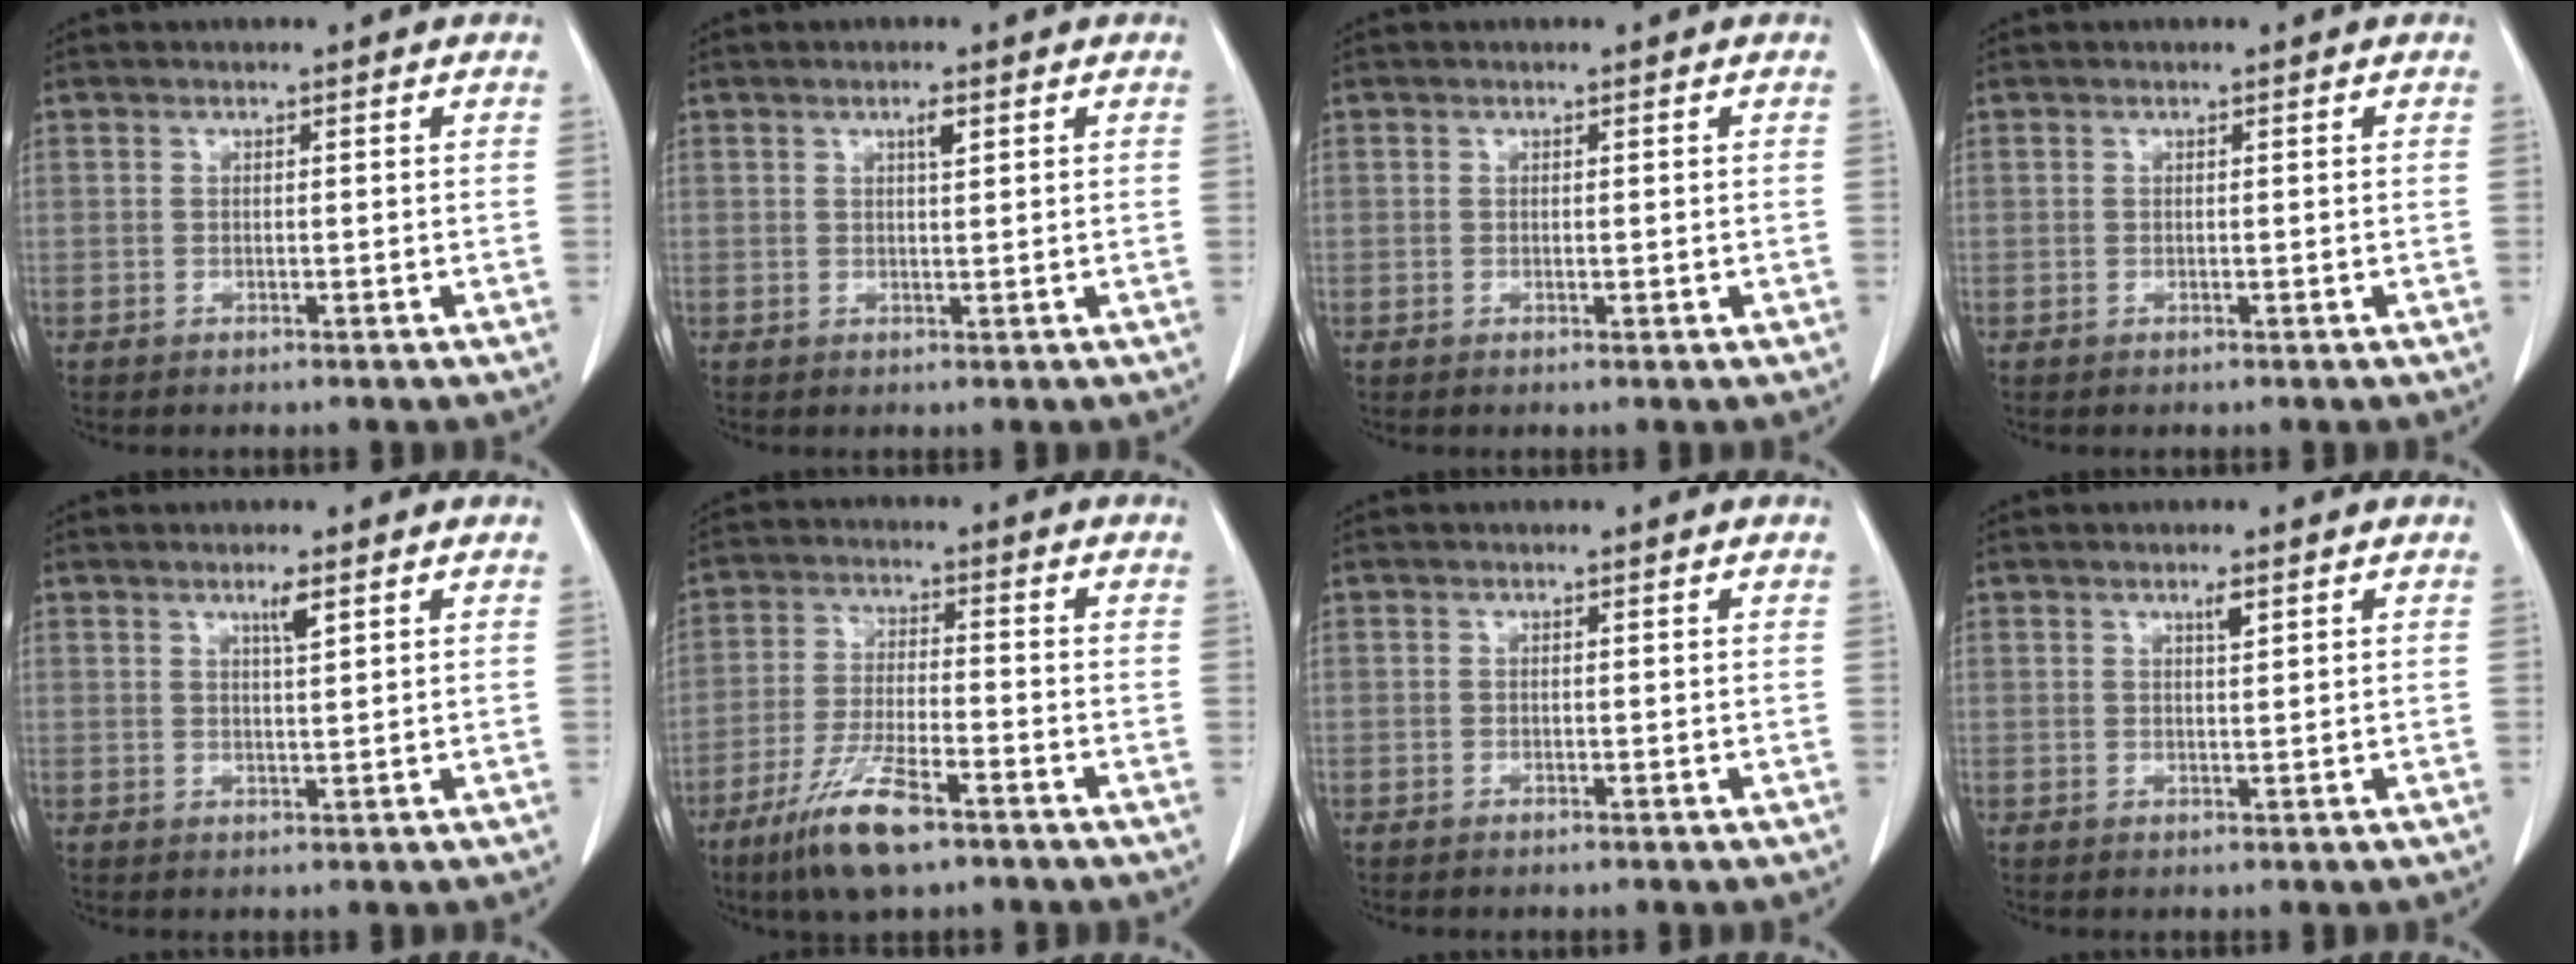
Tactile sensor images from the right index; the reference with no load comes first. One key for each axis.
{"total": 1.7, "fx": 0.8, "fy": 0.2, "fz": 1.4, "tx": -0.026, "ty": -0.002, "tz": 0.013}
{"total": 0.6, "fx": 0.0, "fy": 0.3, "fz": 0.6, "tx": -0.010, "ty": -0.003, "tz": 0.003}
{"total": 0.0}
{"total": 2.2, "fx": 1.3, "fy": 0.0, "fz": 1.7, "tx": -0.034, "ty": -0.004, "tz": 0.023}
{"total": 10.0, "fx": -6.4, "fy": 1.7, "fz": 7.5, "tx": -0.151, "ty": -0.021, "tz": -0.116}
{"total": 0.0}
{"total": 1.4, "fx": 0.9, "fy": 0.2, "fz": 1.1, "tx": -0.022, "ty": -0.003, "tz": 0.015}